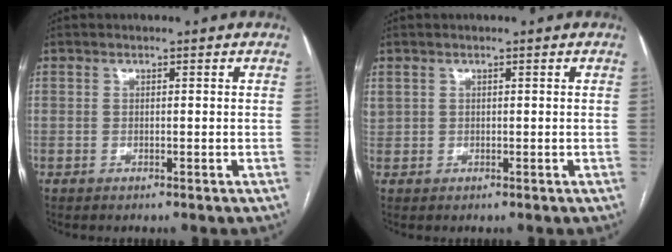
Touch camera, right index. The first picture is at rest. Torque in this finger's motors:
{"motor_torque": [0.42, 0.09, 0.20, 0.03]}